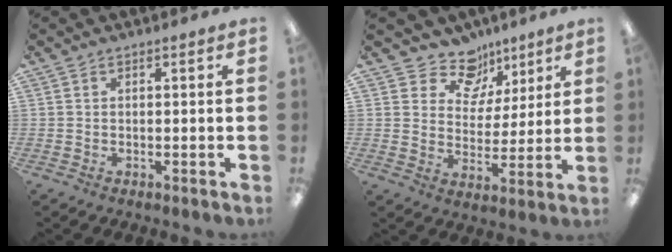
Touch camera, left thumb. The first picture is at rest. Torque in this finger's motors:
{"motor_torque": [-0.27, -0.19, -0.56, 0.05, 0.00]}